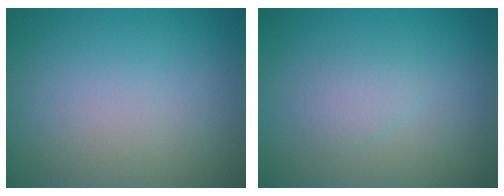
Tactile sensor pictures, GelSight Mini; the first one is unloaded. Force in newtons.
{"total": 1.4, "press": 1.4, "slide": 0.0}